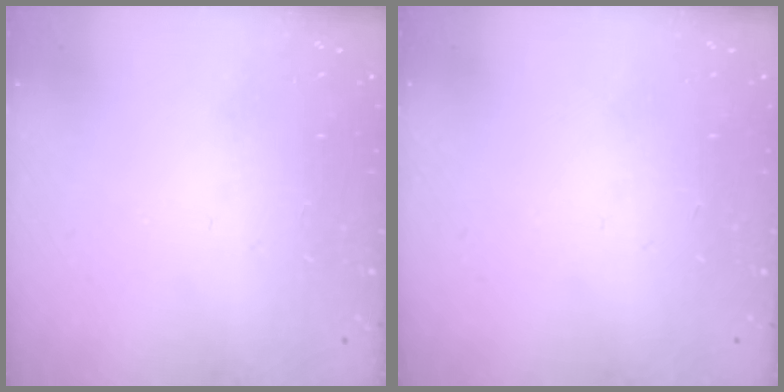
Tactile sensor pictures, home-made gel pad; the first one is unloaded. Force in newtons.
{"total": 0.0}